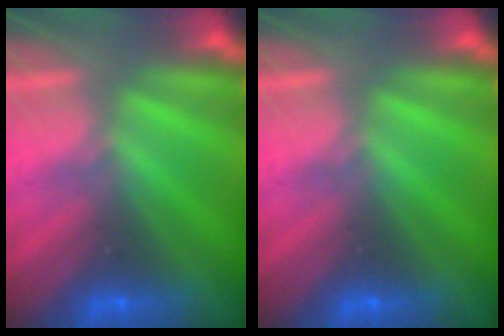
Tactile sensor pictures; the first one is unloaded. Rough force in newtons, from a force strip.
{"total": 0.0}